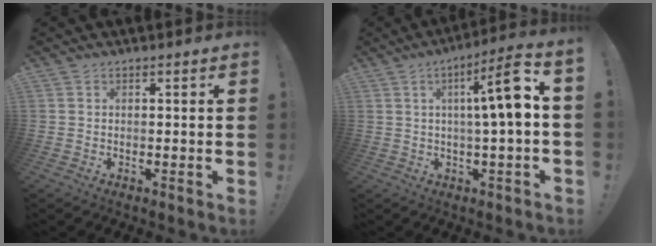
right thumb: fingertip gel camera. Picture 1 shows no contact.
{"total": 11.1, "force": [1.5, 0.5, 11.0], "torque": [-0.164, -0.003, 0.009]}